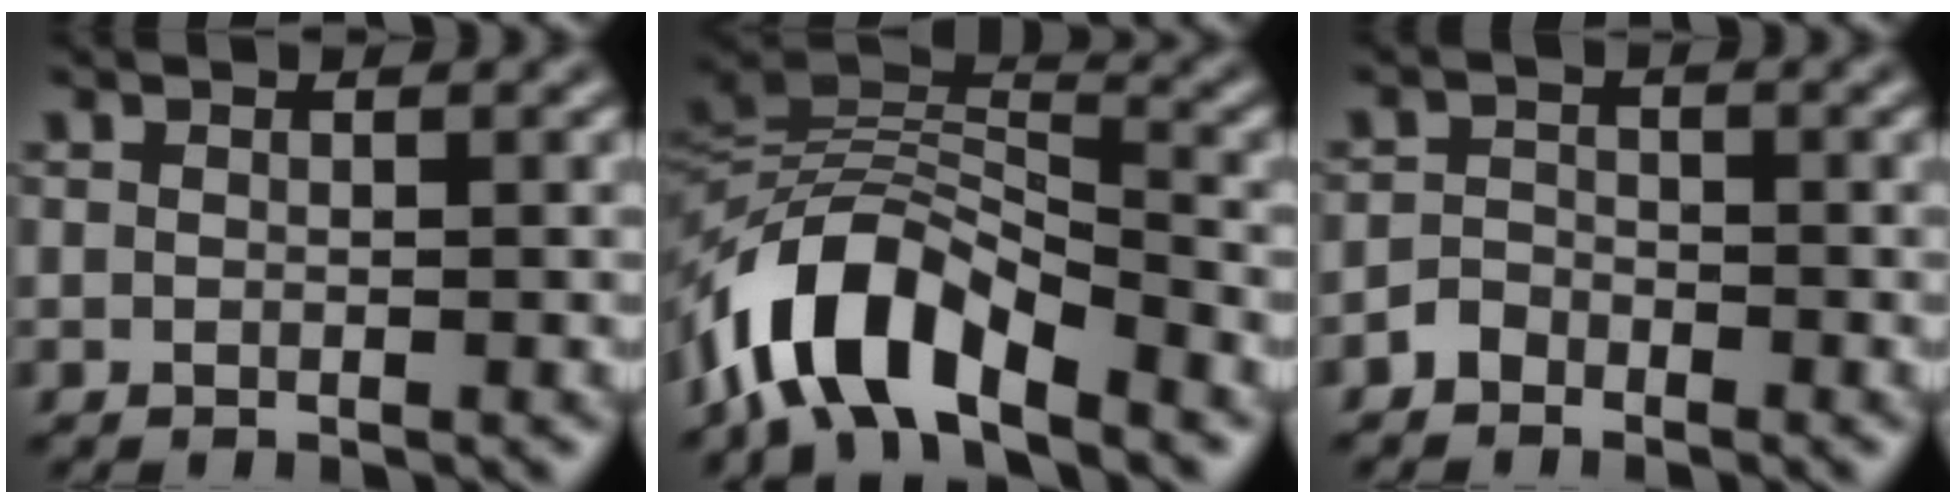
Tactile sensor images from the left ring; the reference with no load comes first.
{"total": 9.2, "force": [-5.9, 3.6, 6.1], "torque": [-0.100, 0.008, -0.118]}
{"total": 1.5, "force": [-1.2, 0.9, 0.2], "torque": [0.001, 0.007, -0.025]}